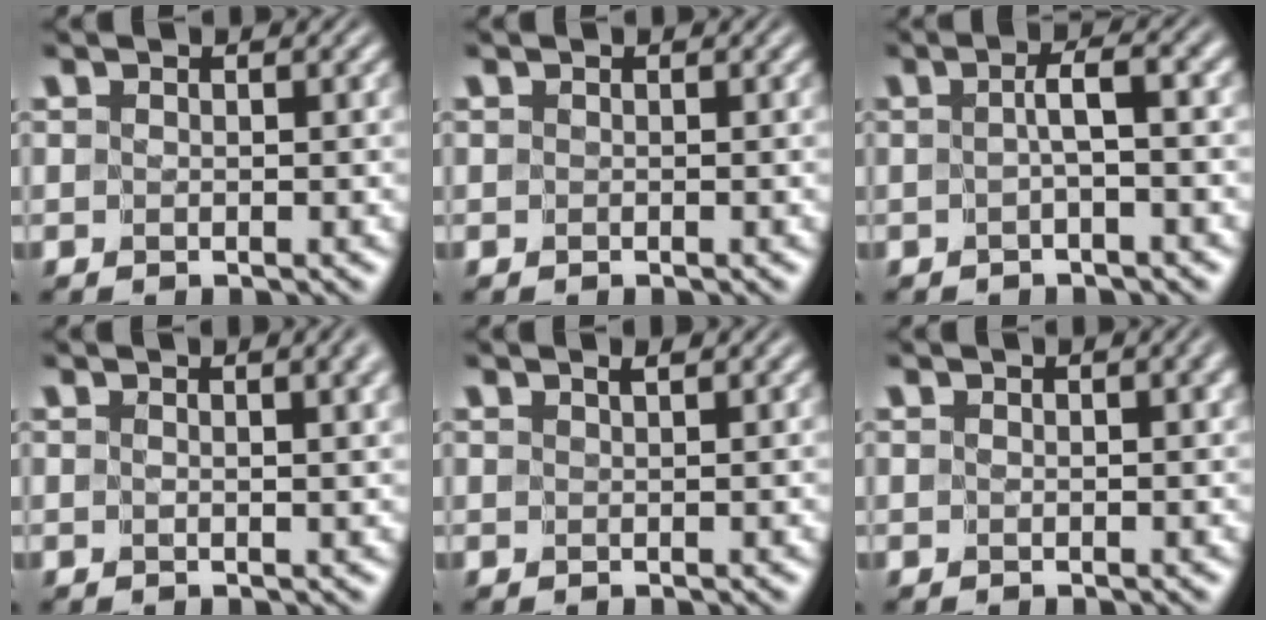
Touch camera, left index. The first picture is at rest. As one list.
[{"total": 0.0}, {"total": 2.3, "force": [-0.1, 0.0, 2.3], "torque": [-0.039, 0.007, -0.003]}, {"total": 3.0, "force": [1.1, 0.9, 2.6], "torque": [-0.019, 0.005, 0.007]}, {"total": 0.7, "force": [0.6, -0.2, 0.3], "torque": [-0.004, 0.000, 0.012]}, {"total": 0.6, "force": [0.2, 0.1, 0.6], "torque": [-0.007, 0.001, 0.003]}]